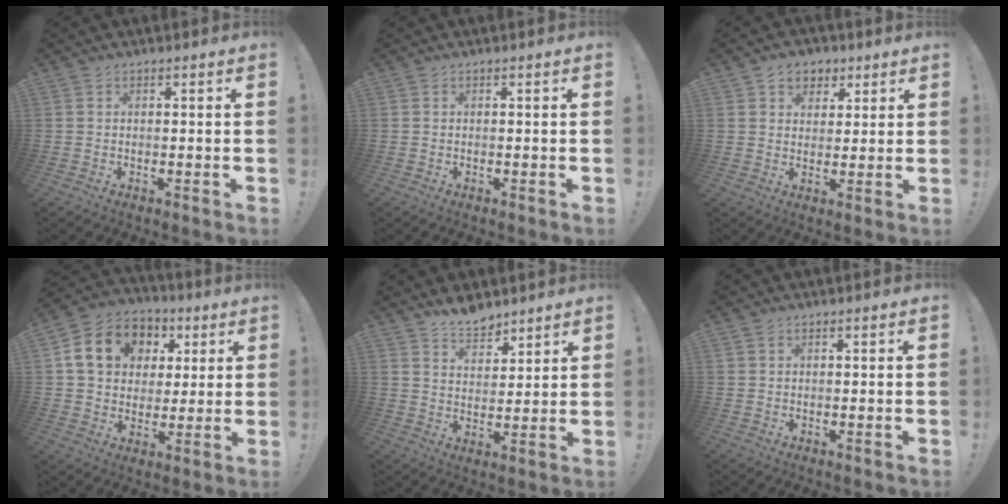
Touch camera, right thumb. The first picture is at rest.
{"total": 0.0}
{"total": 7.5, "force": [3.8, 6.2, 1.8], "torque": [-0.015, -0.020, 0.076]}
{"total": 15.3, "force": [5.3, 12.3, 7.3], "torque": [-0.098, -0.010, 0.108]}
{"total": 7.6, "force": [6.7, 3.1, 1.7], "torque": [-0.021, -0.053, 0.126]}
{"total": 0.8, "force": [0.5, 0.6, 0.1], "torque": [0.004, -0.001, 0.008]}